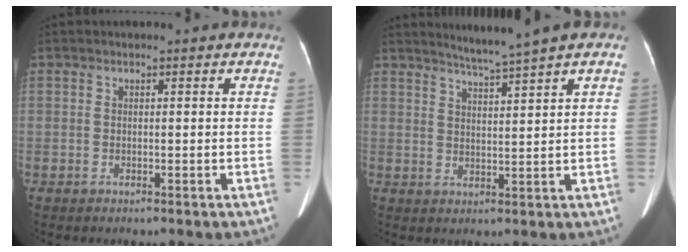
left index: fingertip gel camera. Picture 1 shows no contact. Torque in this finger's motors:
{"motor_torque": [0.19, -0.40, 0.06, 0.03]}